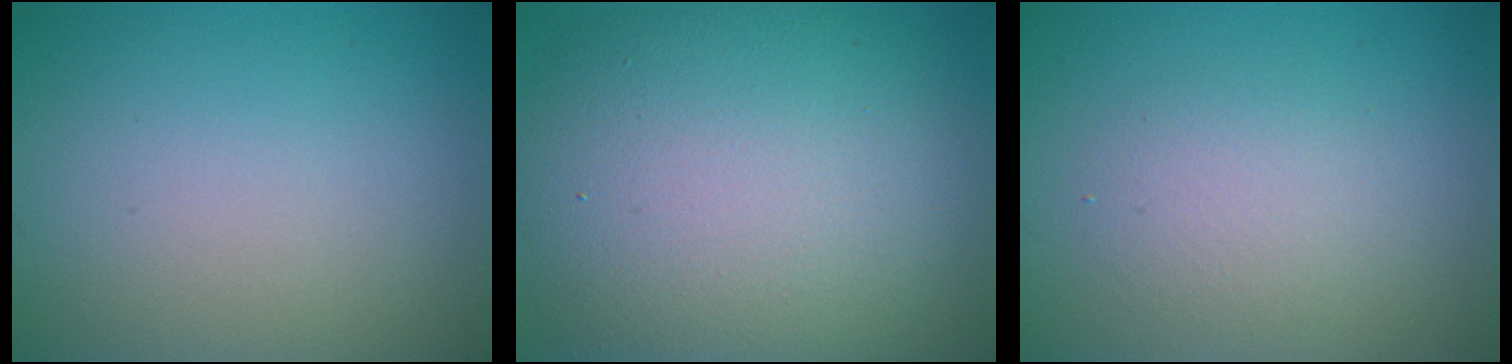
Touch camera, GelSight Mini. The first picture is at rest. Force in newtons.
{"total": 13.6, "press": 13.6, "slide": 0.8}
{"total": 2.6, "press": 2.6, "slide": 0.2}